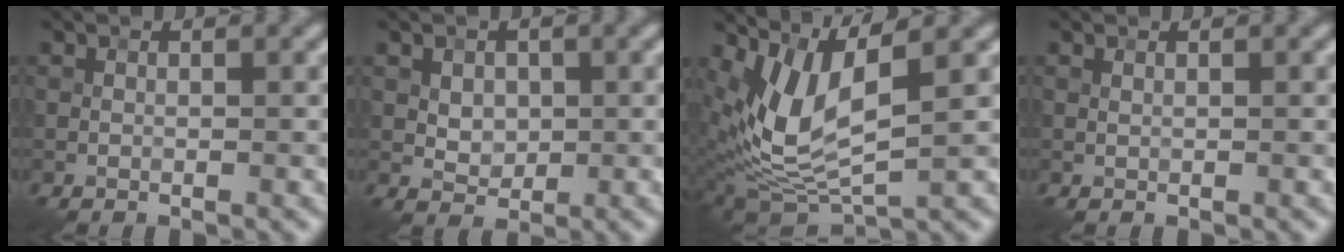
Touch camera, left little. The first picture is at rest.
{"total": 2.0, "force": [0.3, 1.5, 1.3], "torque": [-0.022, -0.001, 0.008]}
{"total": 7.0, "force": [2.0, 2.9, 6.0], "torque": [-0.137, -0.017, 0.044]}
{"total": 0.0}